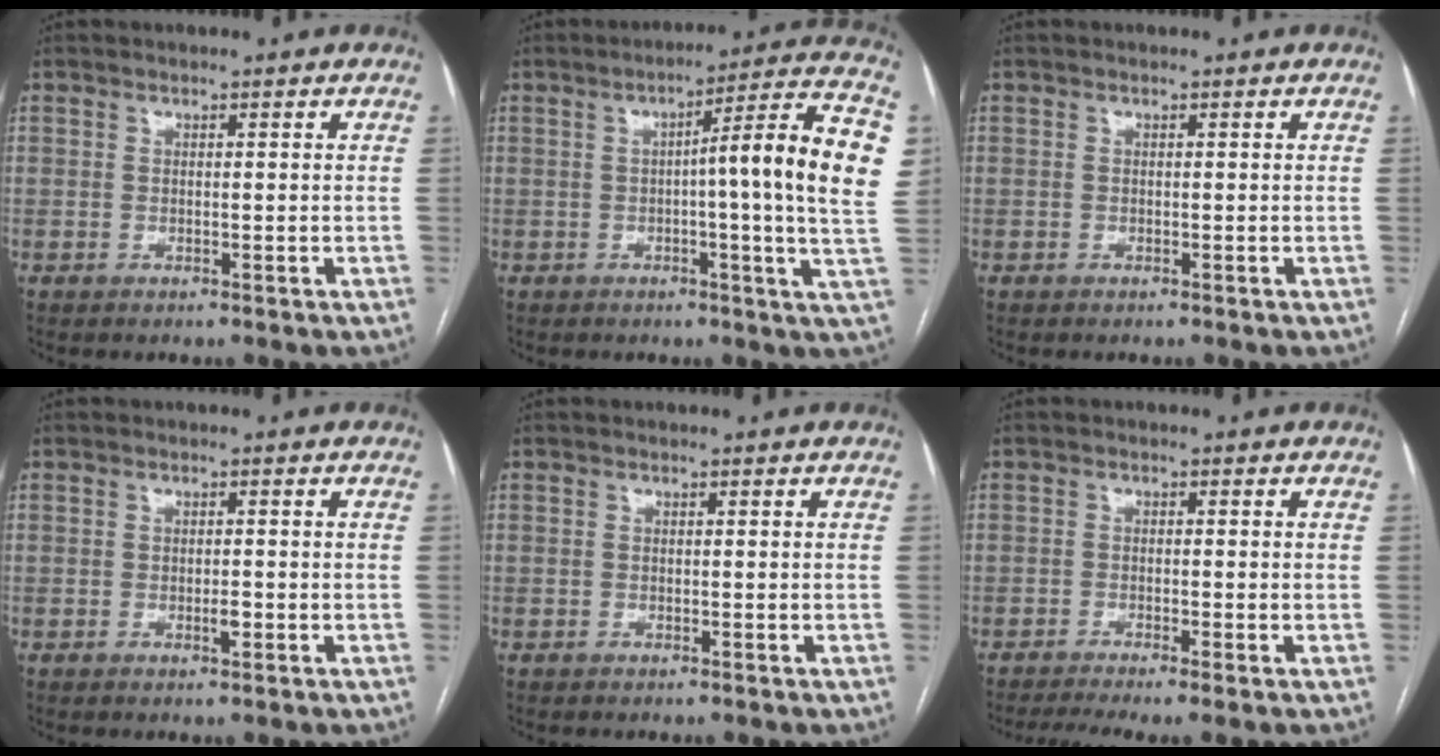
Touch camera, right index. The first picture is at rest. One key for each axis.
{"total": 16.0, "fx": 1.4, "fy": -0.9, "fz": 15.9, "tx": -0.215, "ty": 0.013, "tz": 0.010}
{"total": 0.0}
{"total": 1.3, "fx": -0.4, "fy": 0.4, "fz": 1.1, "tx": -0.019, "ty": -0.001, "tz": -0.006}
{"total": 0.0}
{"total": 5.9, "fx": -4.4, "fy": 0.0, "fz": 3.9, "tx": -0.063, "ty": -0.008, "tz": -0.071}